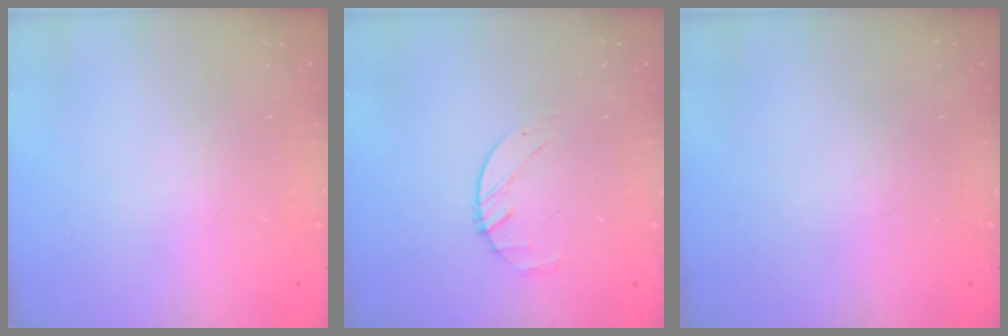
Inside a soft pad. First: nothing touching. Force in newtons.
{"total": 2.5, "press": 2.5, "slide": 0.4}
{"total": 0.0}